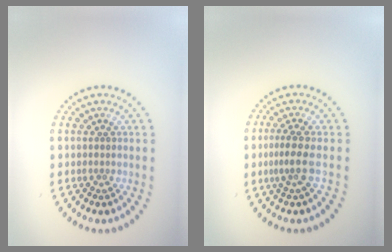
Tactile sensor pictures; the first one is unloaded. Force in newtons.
{"total": 2.3, "press": 1.5, "slide": 1.7}